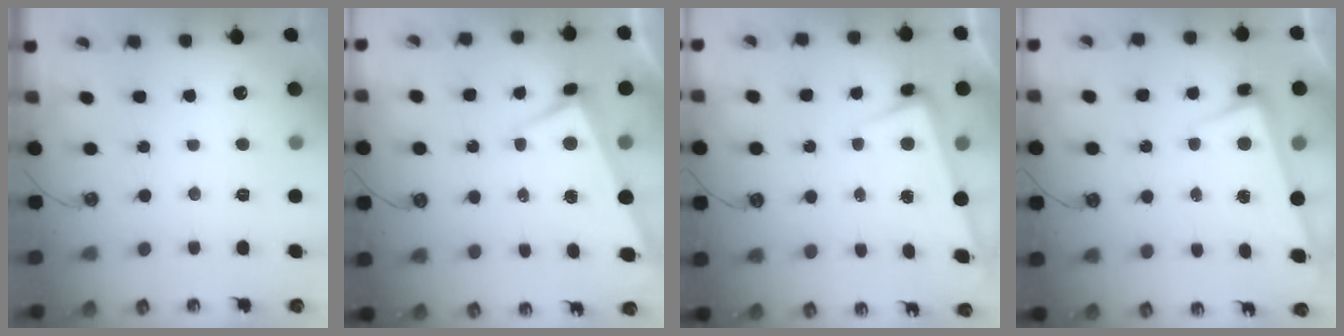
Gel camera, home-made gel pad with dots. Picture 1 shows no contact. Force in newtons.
{"total": 2.7, "press": 2.5, "slide": 0.9}
{"total": 3.2, "press": 2.9, "slide": 1.2}
{"total": 2.6, "press": 2.5, "slide": 0.7}